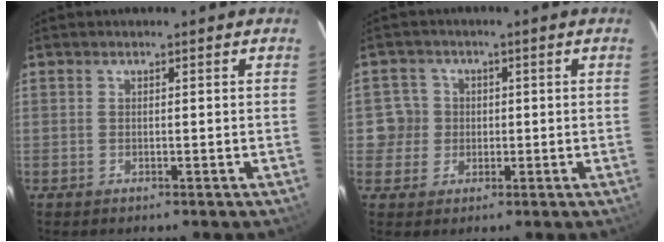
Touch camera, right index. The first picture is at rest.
{"total": 4.4, "force": [-0.1, 4.4, 0.2], "torque": [0.009, 0.015, 0.000]}